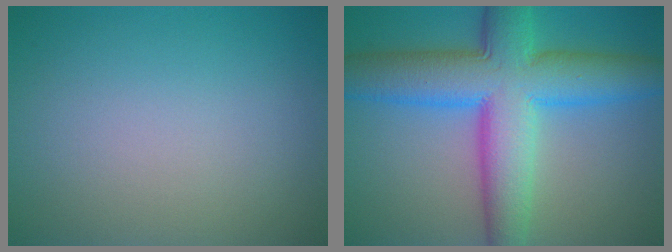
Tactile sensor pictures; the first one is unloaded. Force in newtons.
{"total": 11.1, "press": 11.1, "slide": 0.4}